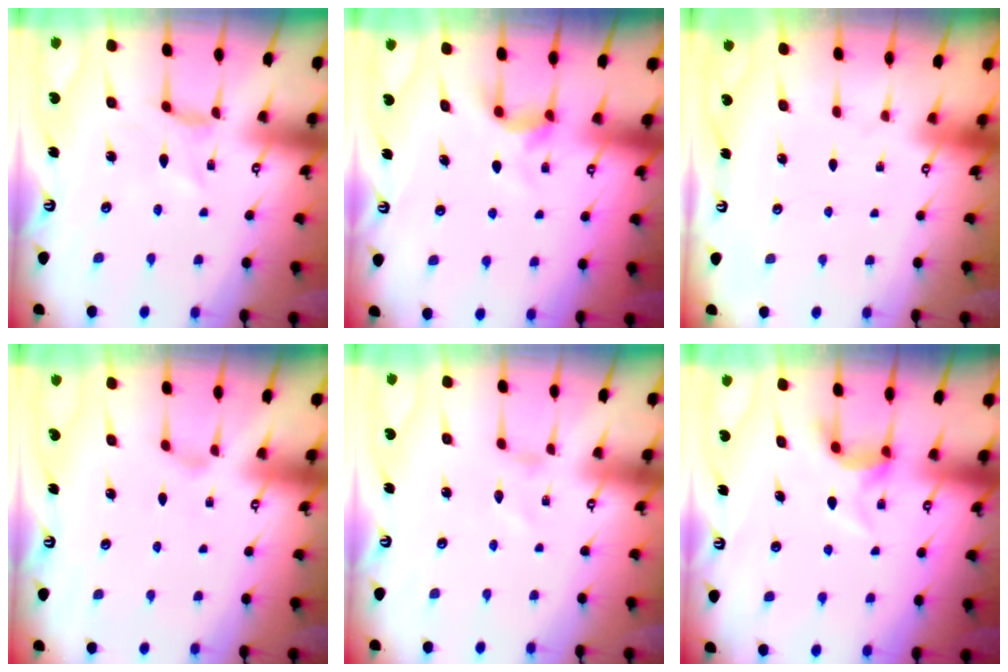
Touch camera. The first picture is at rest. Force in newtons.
{"total": 4.3, "press": 4.3, "slide": 0.6}
{"total": 0.0}
{"total": 0.8, "press": 0.7, "slide": 0.3}
{"total": 0.0}
{"total": 5.9, "press": 5.9, "slide": 0.4}